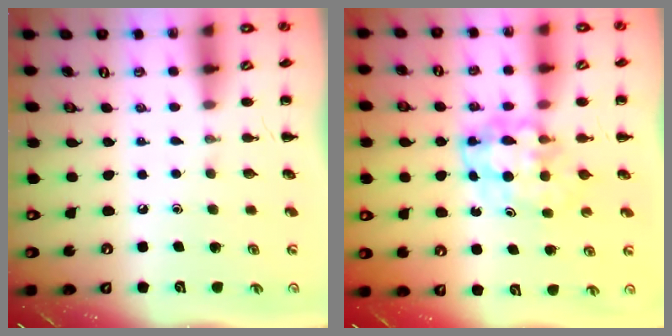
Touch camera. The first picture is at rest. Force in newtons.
{"total": 5.2, "press": 5.1, "slide": 1.0}